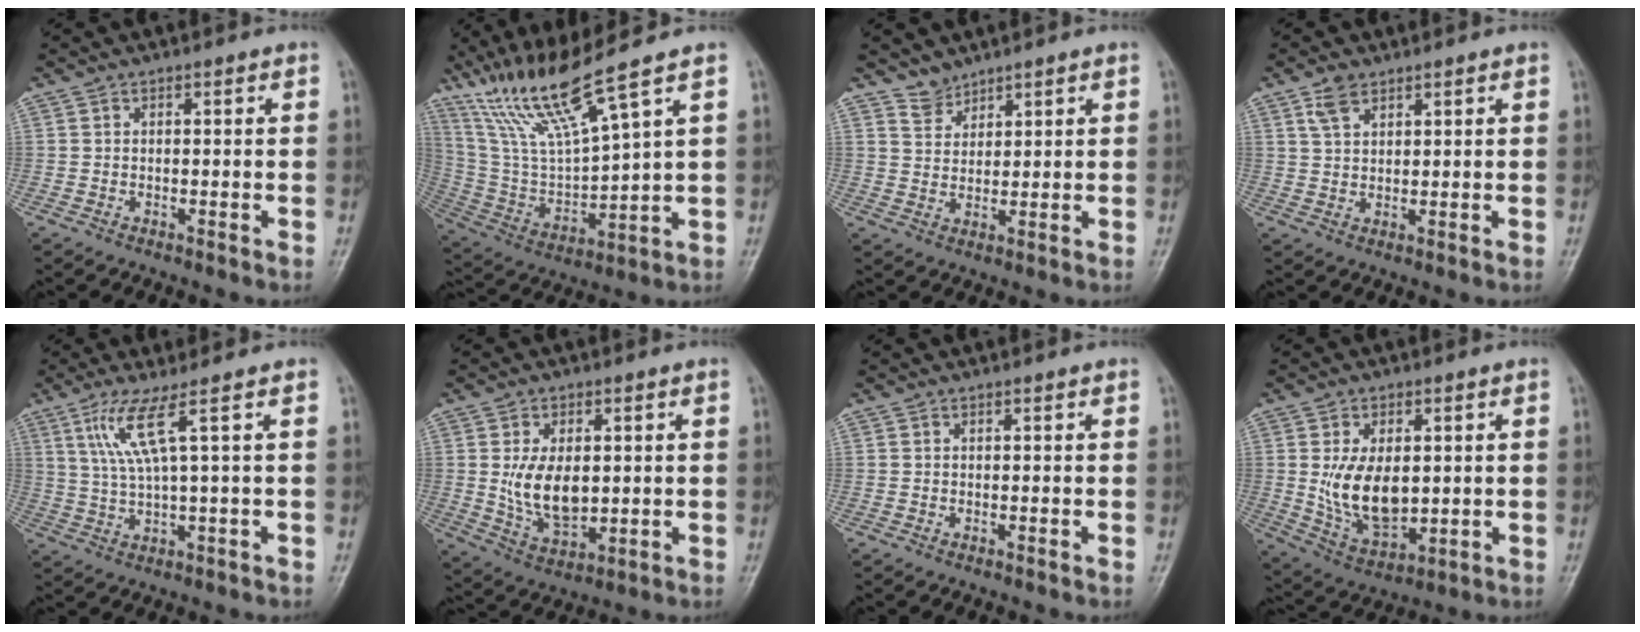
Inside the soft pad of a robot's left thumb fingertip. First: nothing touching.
{"total": 14.8, "force": [10.8, 0.6, 10.1], "torque": [-0.196, -0.053, 0.223]}
{"total": 3.1, "force": [2.8, 1.4, 0.0], "torque": [0.019, -0.022, 0.053]}
{"total": 4.0, "force": [2.5, 2.2, 2.2], "torque": [-0.035, -0.008, 0.053]}
{"total": 6.4, "force": [2.8, -0.5, 5.7], "torque": [-0.140, -0.011, 0.071]}
{"total": 10.5, "force": [0.7, 6.3, 8.4], "torque": [-0.133, -0.012, 0.027]}
{"total": 0.0}
{"total": 12.5, "force": [0.7, 7.5, 10.0], "torque": [-0.156, -0.014, 0.031]}